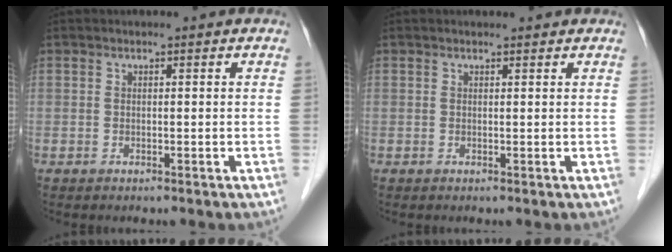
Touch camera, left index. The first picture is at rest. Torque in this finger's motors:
{"motor_torque": [0.27, -0.19, -0.06, -0.01]}